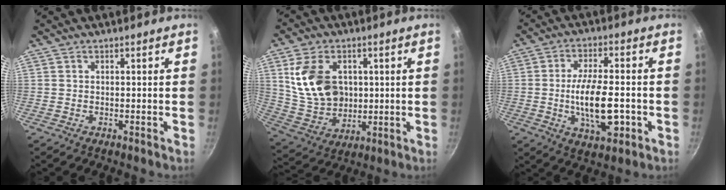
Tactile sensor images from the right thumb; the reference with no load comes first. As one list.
[{"total": 15.2, "force": [2.9, 11.2, 9.9], "torque": [-0.162, -0.011, 0.067]}, {"total": 12.7, "force": [-2.5, 5.2, 11.3], "torque": [-0.184, 0.012, -0.040]}]